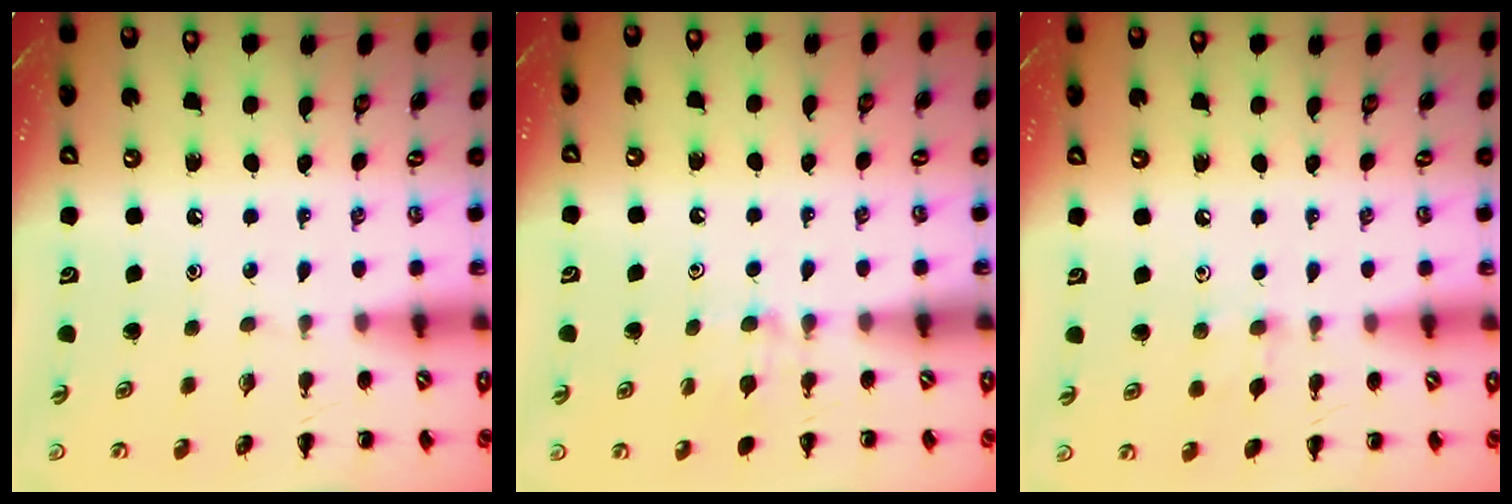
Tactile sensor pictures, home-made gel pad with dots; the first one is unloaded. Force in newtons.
{"total": 6.3, "press": 6.0, "slide": 1.9}
{"total": 4.3, "press": 4.0, "slide": 1.6}